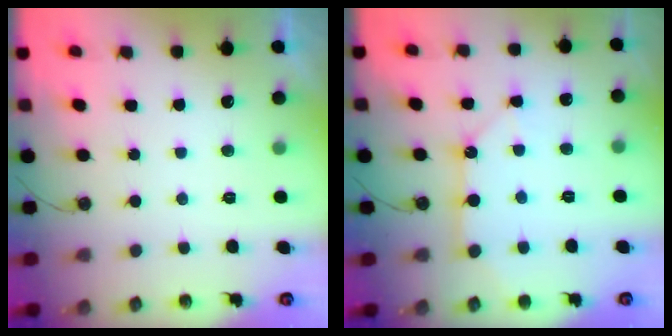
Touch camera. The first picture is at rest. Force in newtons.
{"total": 9.9, "press": 9.9, "slide": 0.5}